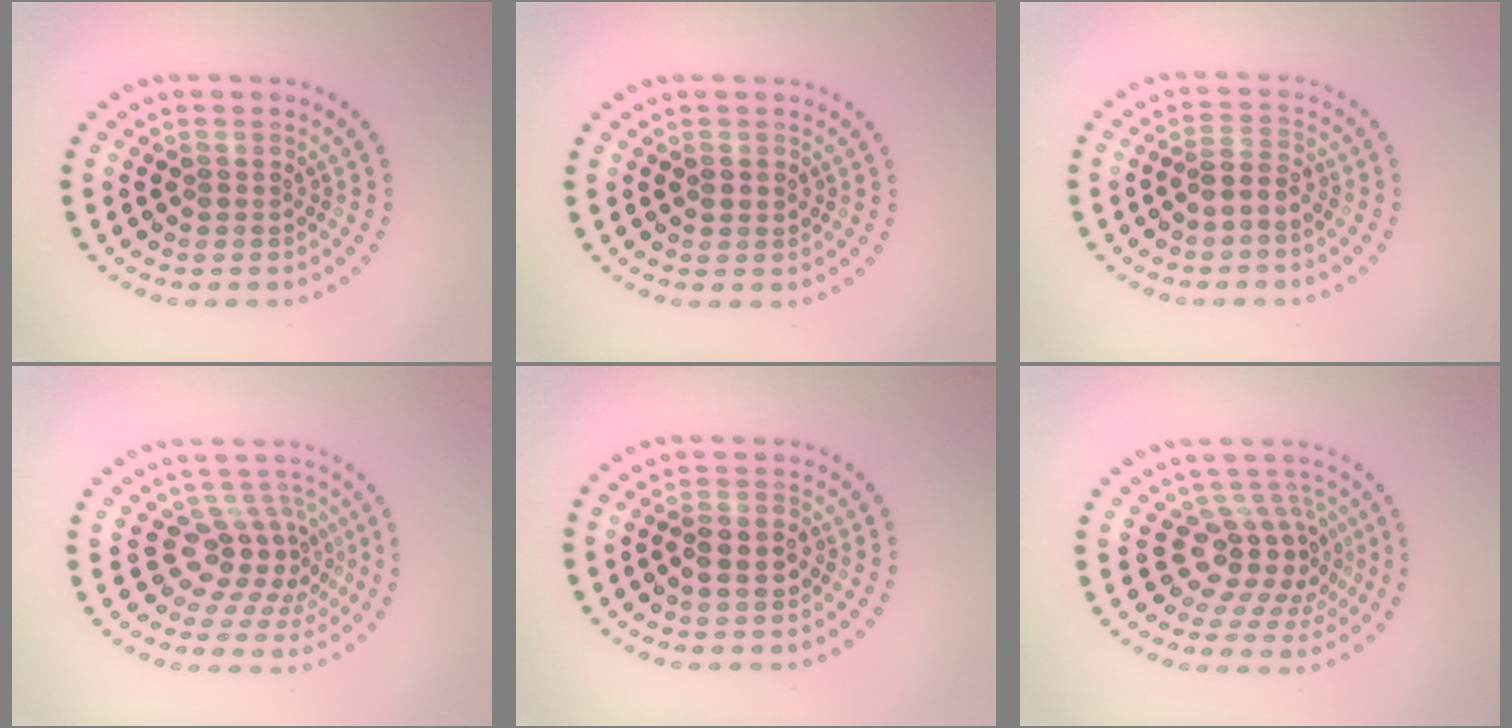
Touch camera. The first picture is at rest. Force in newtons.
{"total": 1.1, "press": 1.1, "slide": 0.1}
{"total": 1.8, "press": 1.5, "slide": 1.1}
{"total": 3.8, "press": 2.7, "slide": 2.6}
{"total": 2.0, "press": 1.9, "slide": 0.6}
{"total": 4.4, "press": 3.4, "slide": 2.8}